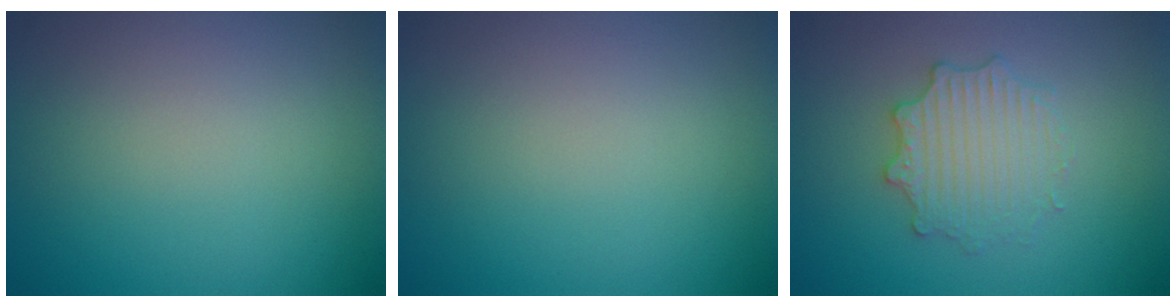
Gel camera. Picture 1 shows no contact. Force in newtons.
{"total": 0.0}
{"total": 3.0, "press": 2.9, "slide": 0.4}